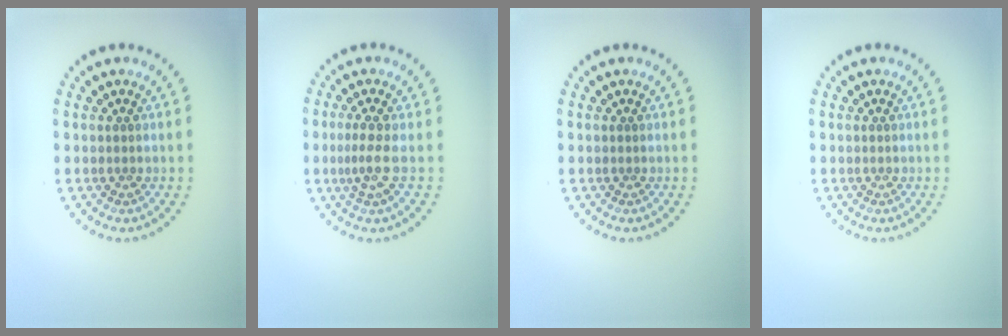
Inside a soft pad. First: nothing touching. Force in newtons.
{"total": 2.1, "press": 1.5, "slide": 1.5}
{"total": 0.0}
{"total": 0.0}